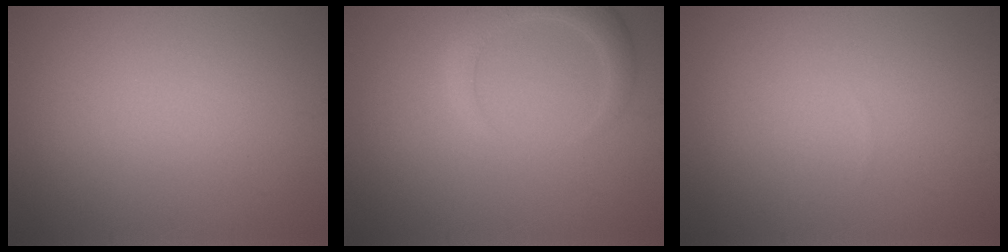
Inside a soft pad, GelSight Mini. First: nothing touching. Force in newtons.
{"total": 3.1, "press": 3.1, "slide": 0.4}
{"total": 0.0}